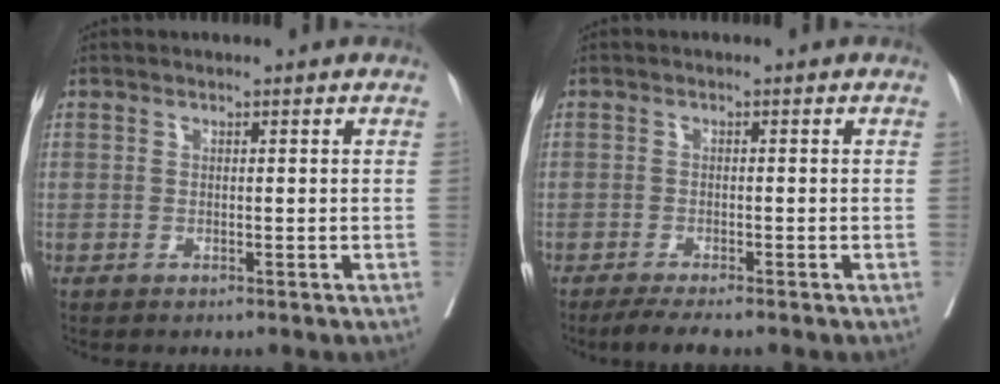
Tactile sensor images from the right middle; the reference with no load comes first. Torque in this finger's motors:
{"motor_torque": [0.01, 0.01, 0.00, 0.01]}